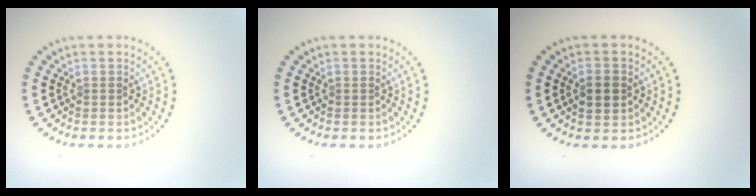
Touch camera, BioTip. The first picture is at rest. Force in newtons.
{"total": 0.0}
{"total": 2.5, "press": 2.5, "slide": 0.2}